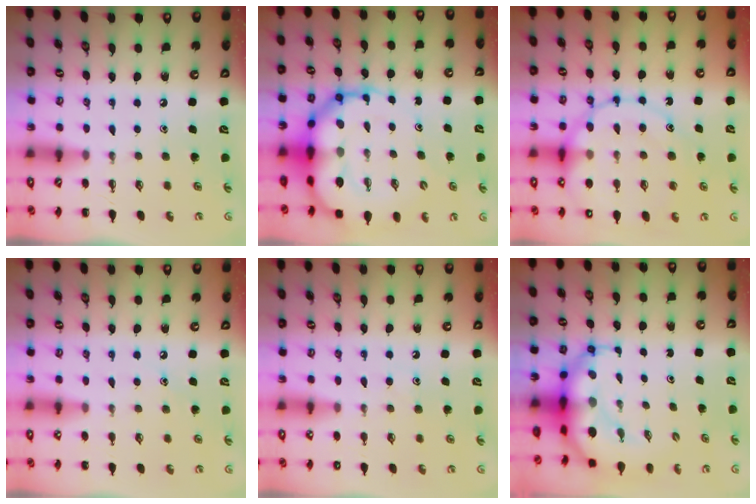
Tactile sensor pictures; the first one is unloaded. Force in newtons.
{"total": 19.4, "press": 18.7, "slide": 5.1}
{"total": 19.5, "press": 19.3, "slide": 2.9}
{"total": 7.3, "press": 7.0, "slide": 2.1}
{"total": 7.0, "press": 6.9, "slide": 1.0}
{"total": 8.7, "press": 8.4, "slide": 2.3}